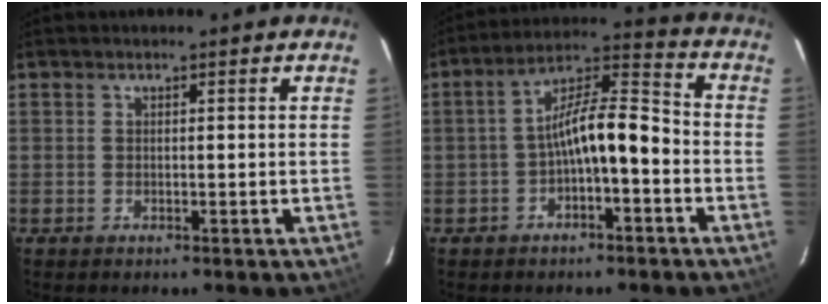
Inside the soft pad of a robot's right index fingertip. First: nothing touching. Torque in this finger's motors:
{"motor_torque": [1.52, -0.47, 0.86, 0.21]}